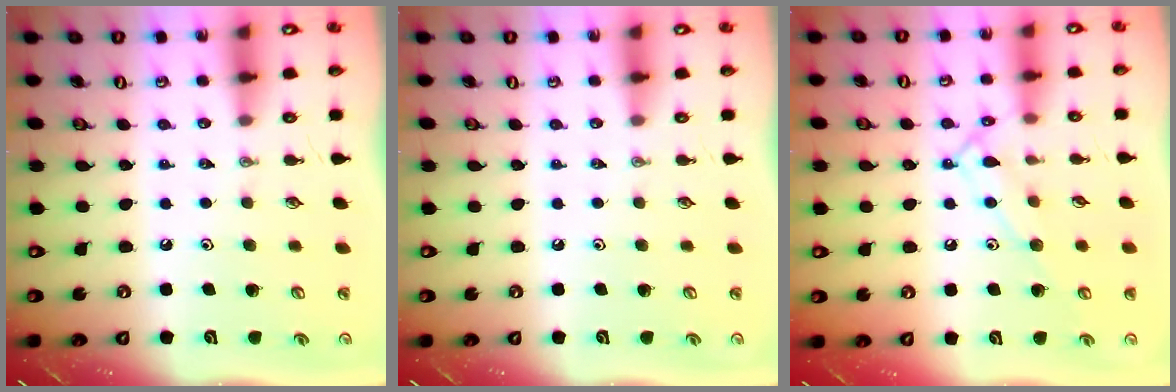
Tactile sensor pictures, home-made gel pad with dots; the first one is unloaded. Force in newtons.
{"total": 0.0}
{"total": 11.2, "press": 11.2, "slide": 0.9}